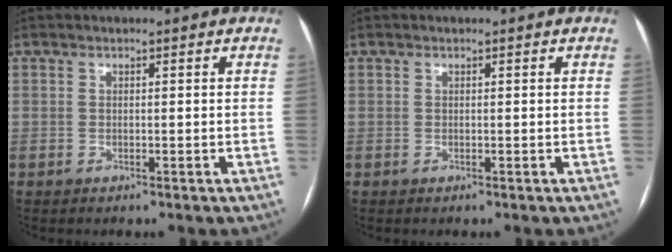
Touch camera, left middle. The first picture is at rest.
{"total": 0.0}